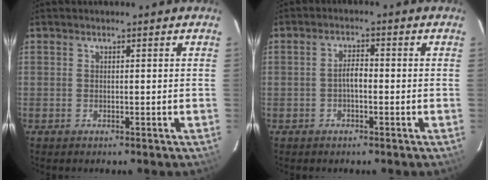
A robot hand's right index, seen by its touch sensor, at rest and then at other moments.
{"total": 2.4, "force": [-0.8, 1.0, 2.1], "torque": [-0.041, 0.009, -0.015]}